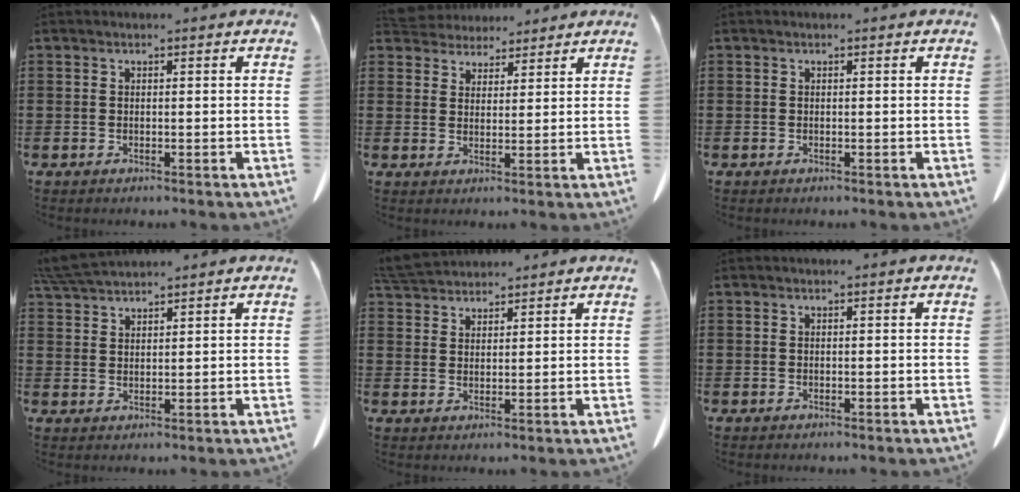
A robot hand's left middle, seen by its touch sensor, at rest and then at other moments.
{"total": 4.1, "force": [3.9, 1.3, -0.1], "torque": [-0.014, -0.010, 0.075]}
{"total": 0.0}
{"total": 5.0, "force": [4.6, 0.5, 1.7], "torque": [-0.047, -0.009, 0.089]}
{"total": 4.8, "force": [4.6, 1.0, 0.9], "torque": [-0.033, -0.009, 0.090]}
{"total": 0.0}